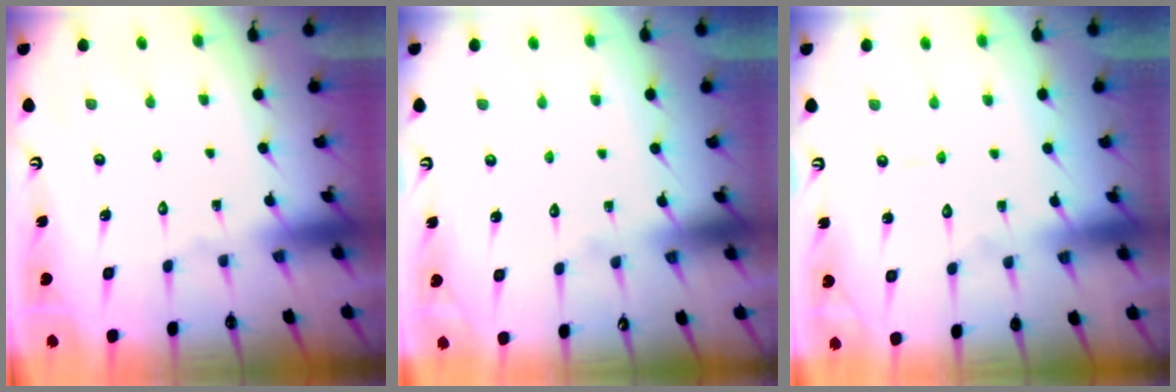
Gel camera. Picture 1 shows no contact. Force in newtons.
{"total": 3.6, "press": 3.5, "slide": 0.3}
{"total": 3.9, "press": 3.8, "slide": 0.2}